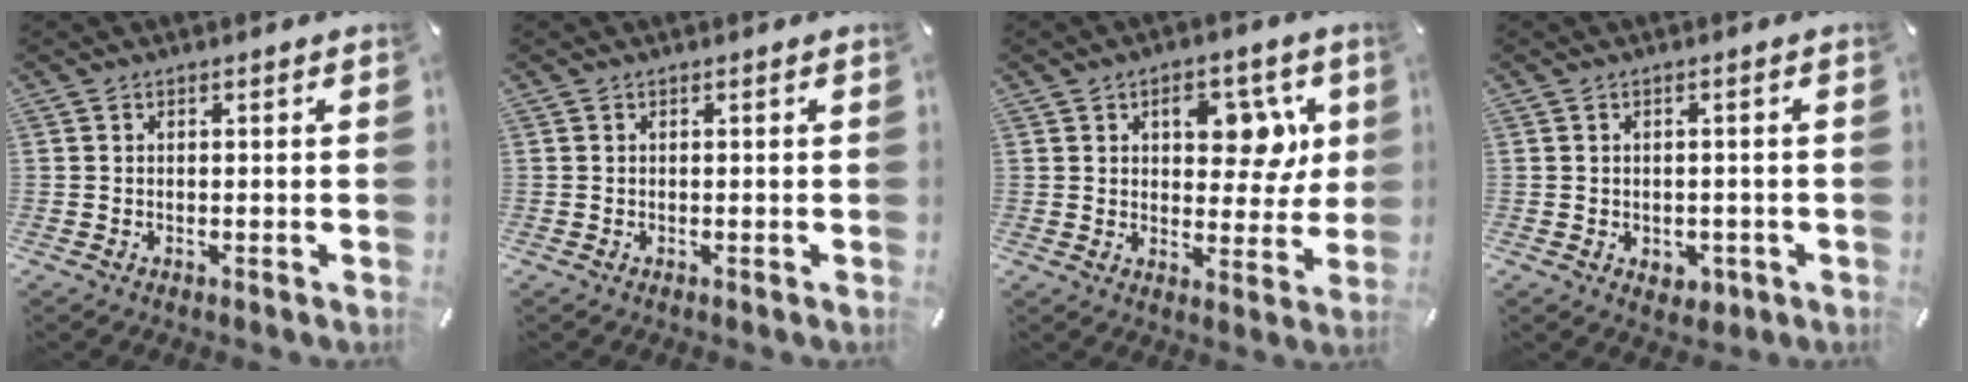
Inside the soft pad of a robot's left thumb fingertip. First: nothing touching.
{"total": 0.0}
{"total": 10.9, "force": [4.0, 6.7, 7.6], "torque": [-0.081, -0.015, 0.060]}
{"total": 3.2, "force": [-1.1, 2.5, 1.6], "torque": [-0.019, 0.002, -0.021]}